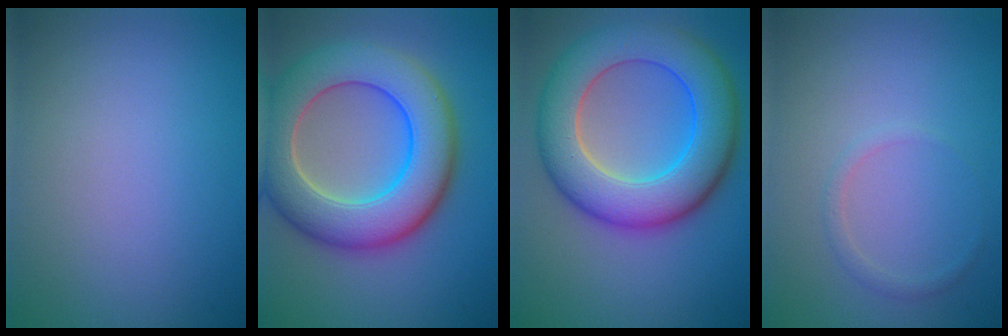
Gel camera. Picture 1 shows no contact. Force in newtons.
{"total": 10.3, "press": 10.3, "slide": 0.9}
{"total": 10.4, "press": 10.4, "slide": 0.4}
{"total": 0.9, "press": 0.9, "slide": 0.1}